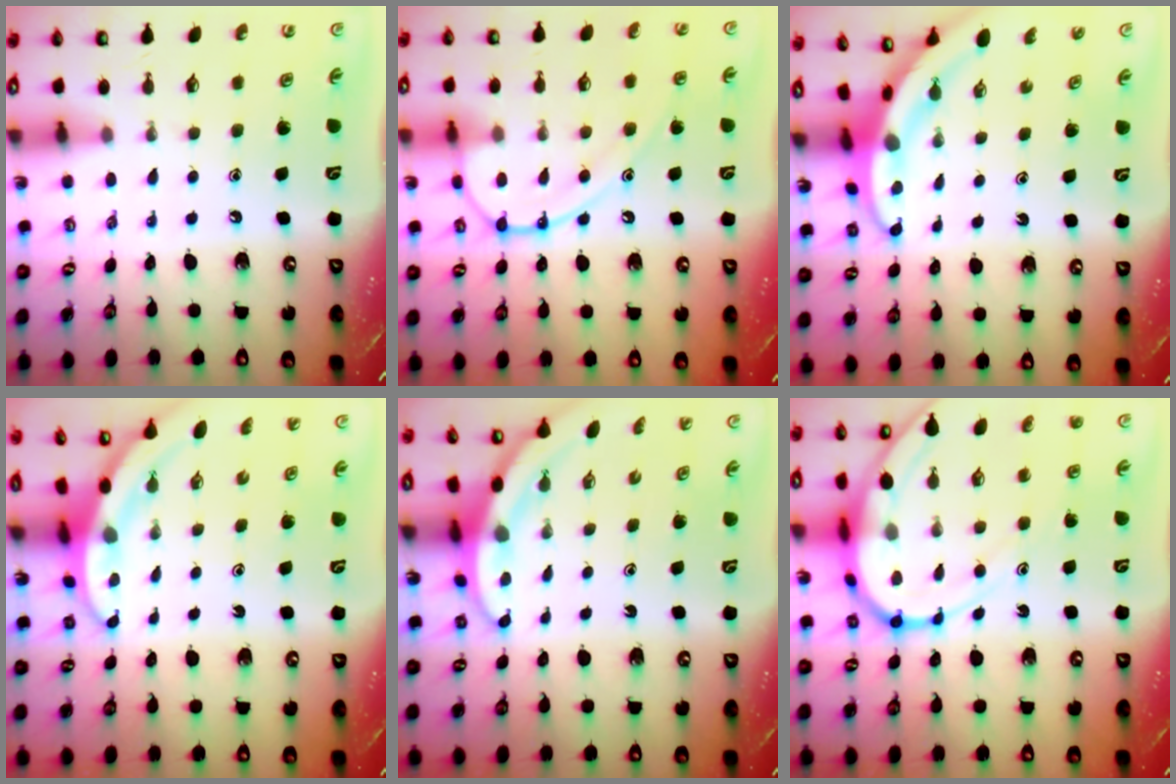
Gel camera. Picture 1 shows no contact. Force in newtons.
{"total": 11.6, "press": 11.5, "slide": 1.2}
{"total": 3.9, "press": 3.8, "slide": 0.6}
{"total": 3.5, "press": 3.5, "slide": 0.1}
{"total": 3.1, "press": 3.1, "slide": 0.1}
{"total": 12.5, "press": 12.5, "slide": 1.3}